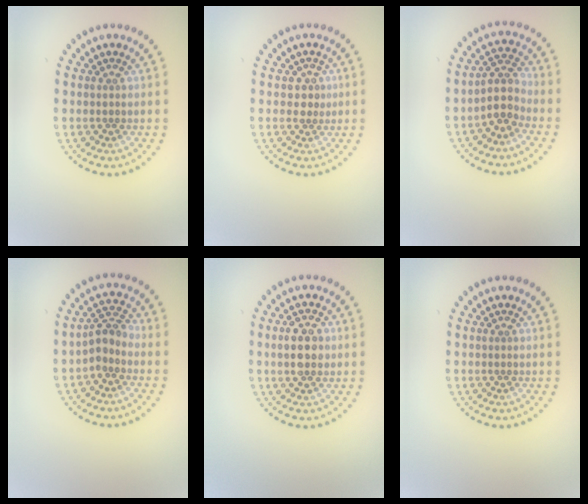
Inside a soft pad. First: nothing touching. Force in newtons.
{"total": 1.3, "press": 1.2, "slide": 0.5}
{"total": 2.8, "press": 2.3, "slide": 1.6}
{"total": 2.5, "press": 2.1, "slide": 1.5}
{"total": 3.6, "press": 3.6, "slide": 0.1}
{"total": 0.0}